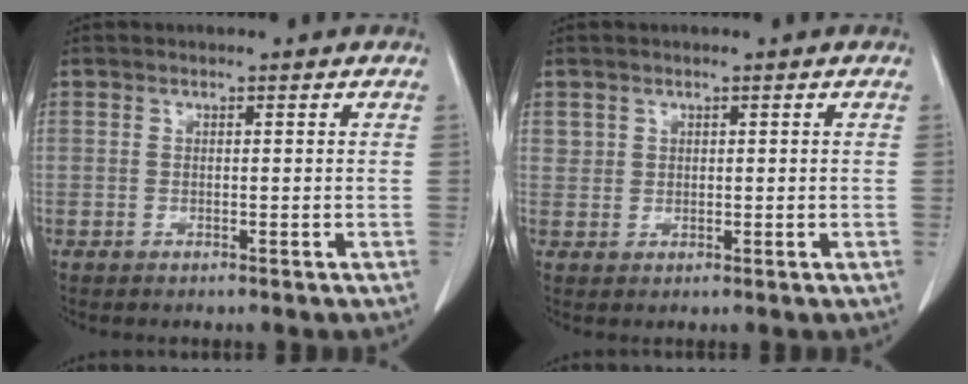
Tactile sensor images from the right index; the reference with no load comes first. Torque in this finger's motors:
{"motor_torque": [-0.13, 0.15, 0.00, -0.01]}